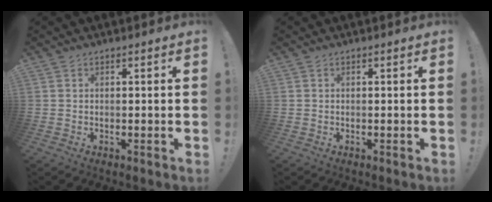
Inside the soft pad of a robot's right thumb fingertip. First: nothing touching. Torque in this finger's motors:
{"motor_torque": [0.00, 0.00, 0.00, 0.00, 0.00]}